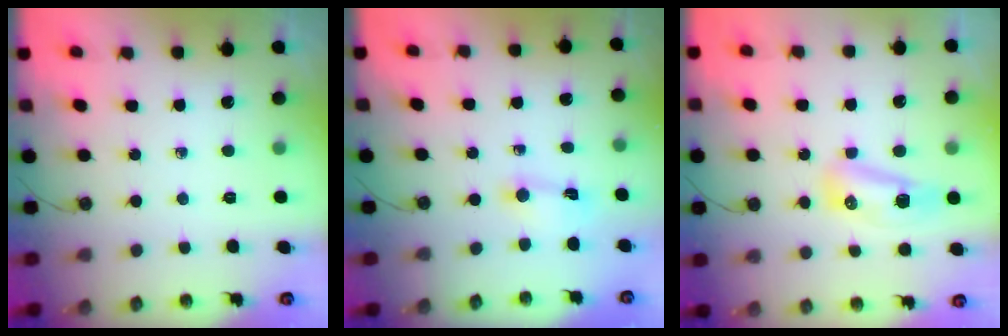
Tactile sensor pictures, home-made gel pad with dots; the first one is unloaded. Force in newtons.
{"total": 1.6, "press": 1.6, "slide": 0.2}
{"total": 9.0, "press": 8.7, "slide": 2.3}